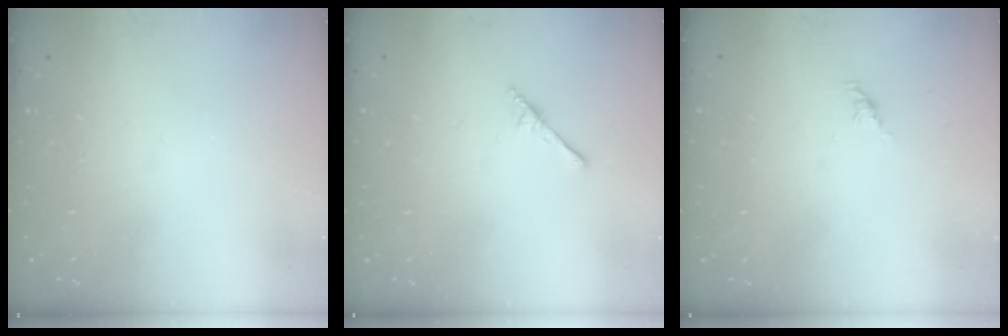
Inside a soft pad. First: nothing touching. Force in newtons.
{"total": 2.9, "press": 2.9, "slide": 0.2}
{"total": 2.1, "press": 2.0, "slide": 0.7}